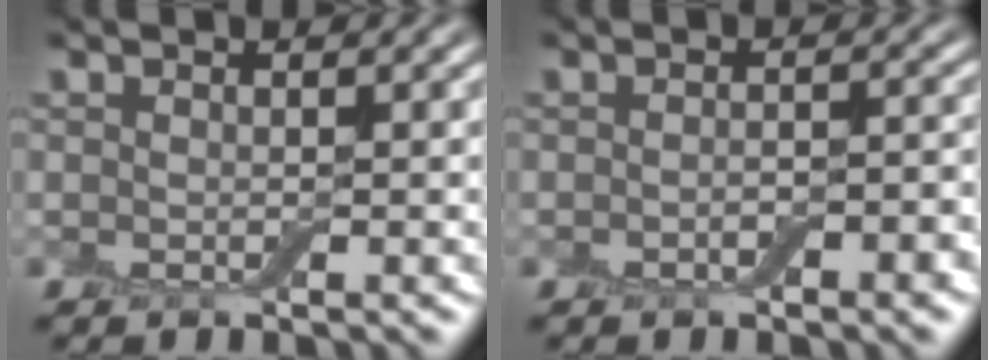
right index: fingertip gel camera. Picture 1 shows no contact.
{"total": 2.3, "force": [-1.0, 1.0, 1.9], "torque": [-0.026, 0.001, -0.013]}